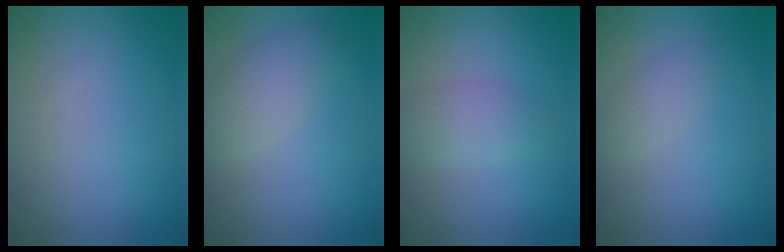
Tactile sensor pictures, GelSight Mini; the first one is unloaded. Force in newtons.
{"total": 3.0, "press": 3.0, "slide": 0.1}
{"total": 1.9, "press": 1.9, "slide": 0.1}
{"total": 1.5, "press": 1.5, "slide": 0.1}